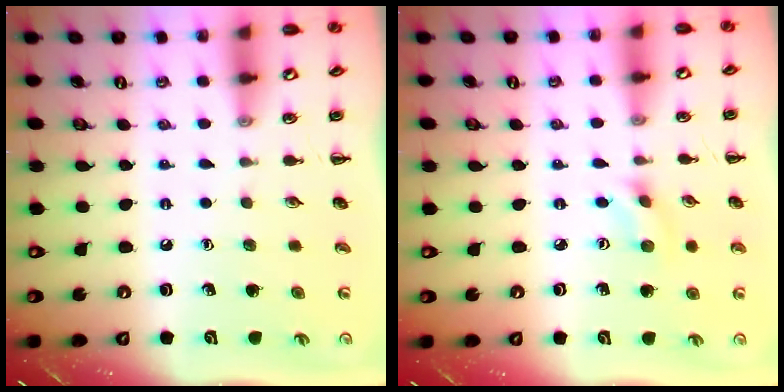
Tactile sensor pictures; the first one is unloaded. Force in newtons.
{"total": 2.8, "press": 2.6, "slide": 1.0}